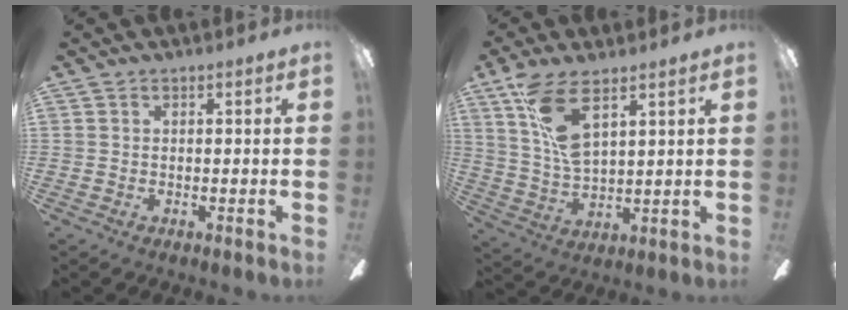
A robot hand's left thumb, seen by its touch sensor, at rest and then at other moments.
{"total": 11.6, "force": [6.5, 4.4, 8.6], "torque": [-0.174, -0.021, 0.122]}